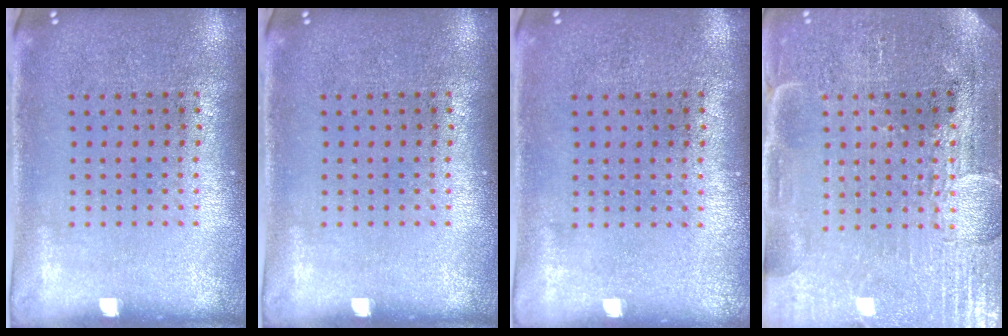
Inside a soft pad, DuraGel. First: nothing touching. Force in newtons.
{"total": 0.0}
{"total": 0.0}
{"total": 4.0, "press": 3.7, "slide": 1.5}